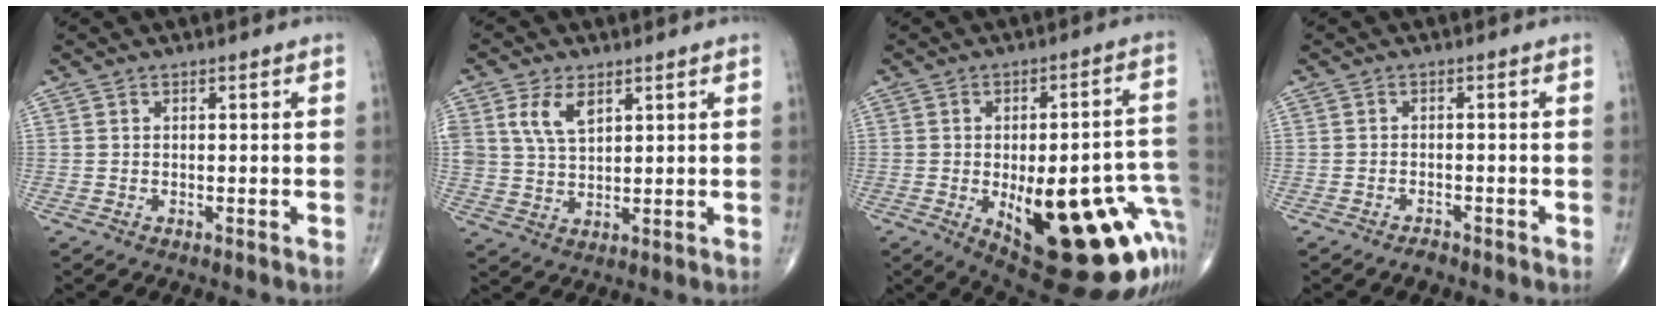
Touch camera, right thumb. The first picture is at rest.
{"total": 6.5, "force": [3.0, 3.6, 4.5], "torque": [-0.080, -0.009, 0.064]}
{"total": 29.9, "force": [-9.0, 11.2, 26.2], "torque": [-0.247, 0.018, -0.092]}
{"total": 1.6, "force": [-1.4, 0.5, 0.5], "torque": [-0.012, 0.007, -0.023]}